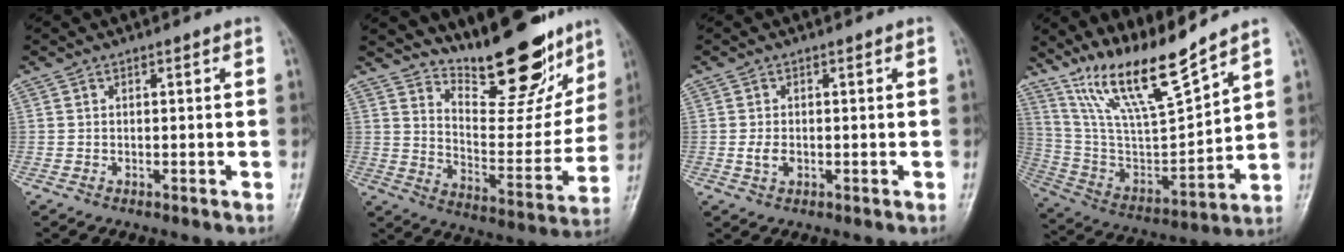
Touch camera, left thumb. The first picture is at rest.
{"total": 19.6, "force": [15.6, 6.5, 10.0], "torque": [-0.093, -0.111, 0.237]}
{"total": 2.2, "force": [-0.2, 1.5, 1.6], "torque": [-0.030, -0.002, -0.003]}
{"total": 16.6, "force": [13.5, 1.6, 9.6], "torque": [-0.161, -0.077, 0.270]}